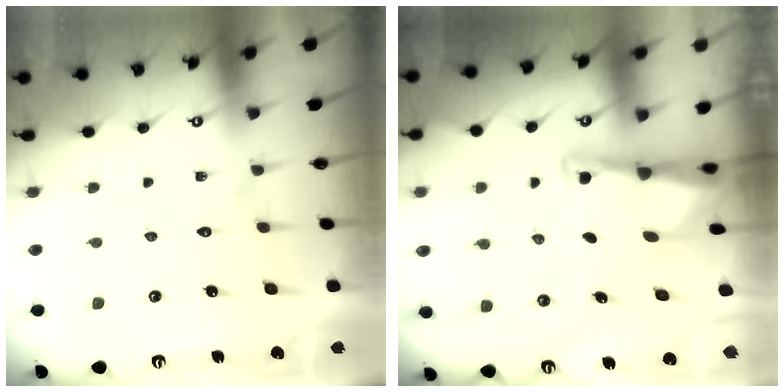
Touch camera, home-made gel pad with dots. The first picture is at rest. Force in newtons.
{"total": 3.0, "press": 3.0, "slide": 0.3}